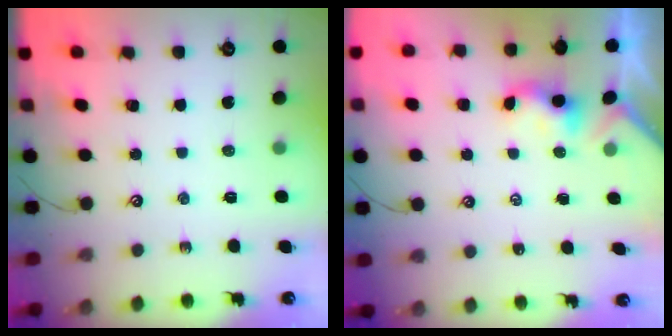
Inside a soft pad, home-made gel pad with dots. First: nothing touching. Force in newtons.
{"total": 0.9, "press": 0.9, "slide": 0.3}